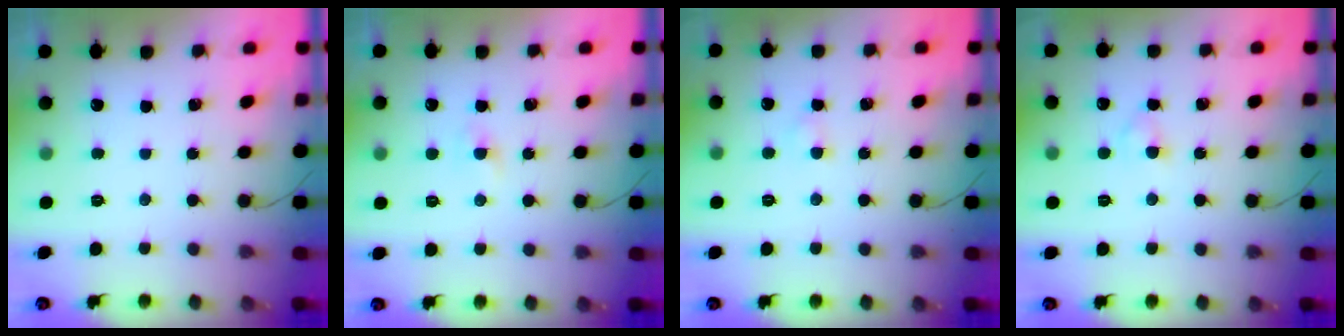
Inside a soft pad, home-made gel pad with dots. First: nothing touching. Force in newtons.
{"total": 0.0}
{"total": 2.5, "press": 2.3, "slide": 0.9}
{"total": 1.6, "press": 1.4, "slide": 0.9}